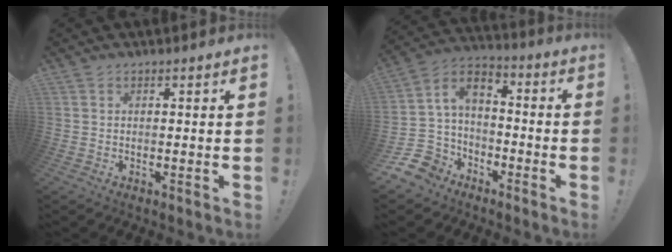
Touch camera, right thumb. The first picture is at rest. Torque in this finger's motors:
{"motor_torque": [0.35, -0.01, -0.13, 0.23, 0.06]}